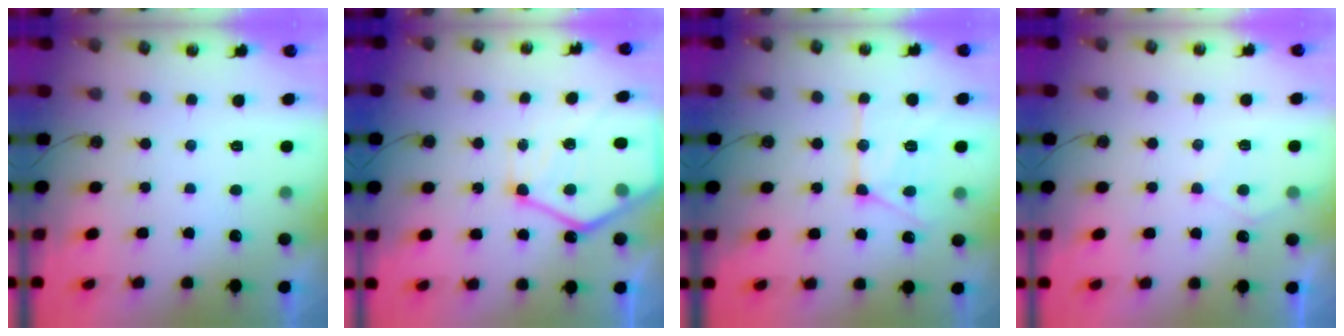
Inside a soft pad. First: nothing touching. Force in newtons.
{"total": 16.0, "press": 15.9, "slide": 1.5}
{"total": 14.6, "press": 14.5, "slide": 1.4}
{"total": 6.5, "press": 6.5, "slide": 0.7}